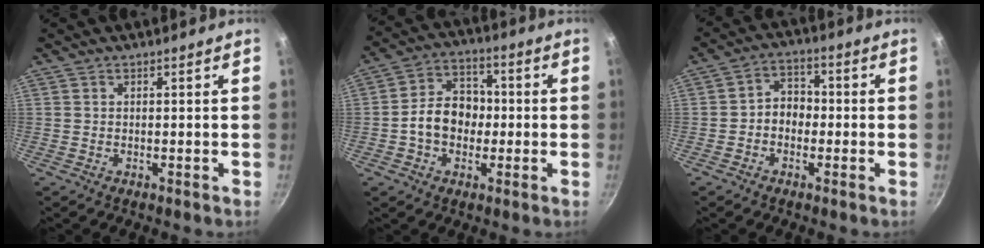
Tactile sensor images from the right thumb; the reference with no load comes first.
{"total": 10.2, "force": [-1.2, 7.9, 6.3], "torque": [-0.067, 0.029, -0.031]}
{"total": 5.4, "force": [-1.0, 4.3, 3.1], "torque": [-0.017, 0.023, -0.027]}